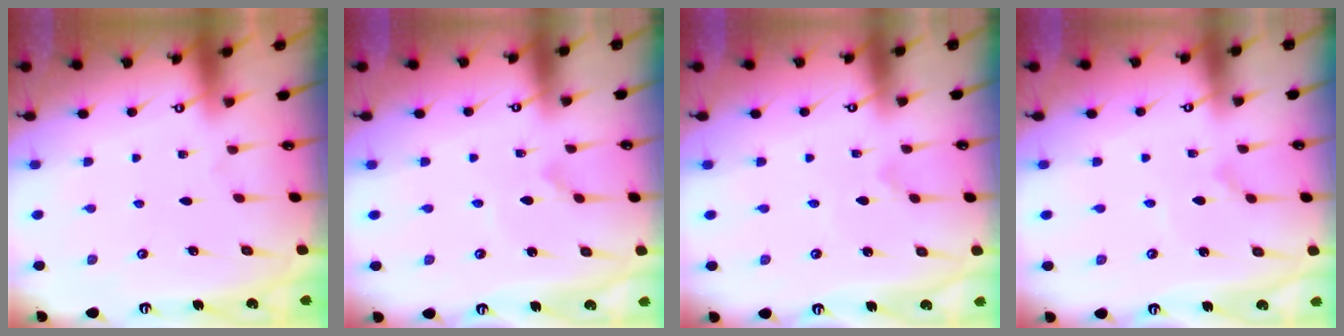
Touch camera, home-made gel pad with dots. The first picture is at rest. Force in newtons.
{"total": 2.9, "press": 2.9, "slide": 0.1}
{"total": 1.6, "press": 1.6, "slide": 0.0}
{"total": 1.0, "press": 1.0, "slide": 0.1}